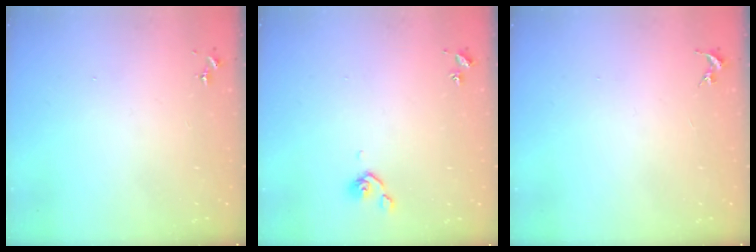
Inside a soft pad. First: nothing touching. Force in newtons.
{"total": 5.0, "press": 4.9, "slide": 1.2}
{"total": 0.0}